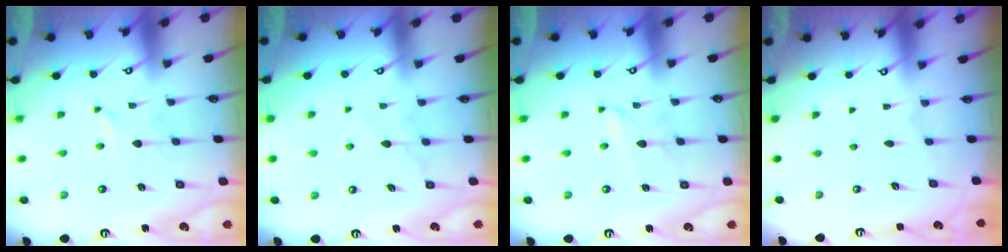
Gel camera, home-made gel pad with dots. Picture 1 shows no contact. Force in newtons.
{"total": 6.3, "press": 6.3, "slide": 0.9}
{"total": 2.0, "press": 2.0, "slide": 0.2}
{"total": 0.0}